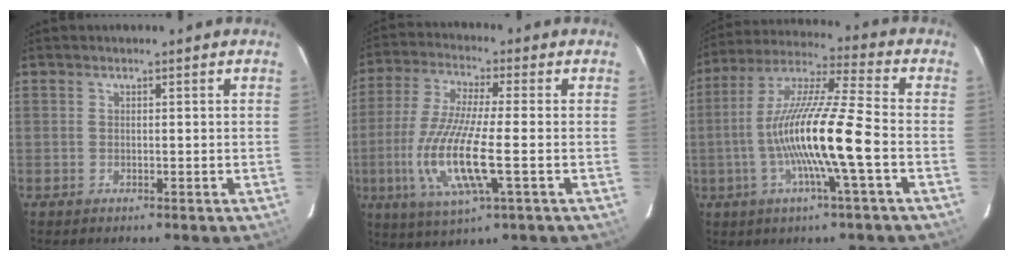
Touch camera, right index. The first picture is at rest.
{"total": 14.4, "force": [-3.5, 2.5, 13.8], "torque": [-0.284, -0.021, -0.064]}
{"total": 16.2, "force": [-3.9, -0.1, 15.8], "torque": [-0.298, 0.000, -0.077]}